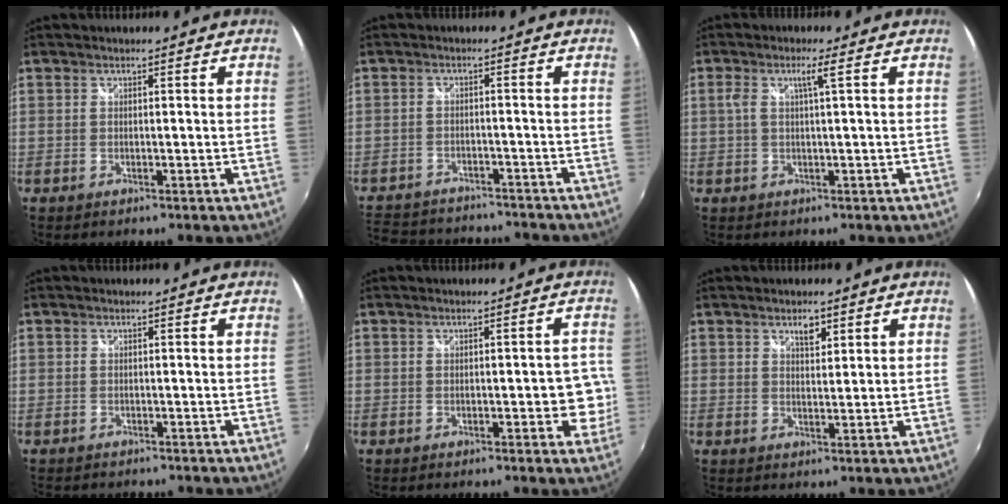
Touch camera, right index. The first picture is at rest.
{"total": 14.1, "force": [-11.9, 6.1, 4.6], "torque": [-0.129, 0.019, -0.176]}
{"total": 2.9, "force": [0.7, -0.4, 2.8], "torque": [-0.057, 0.002, 0.015]}
{"total": 1.6, "force": [-1.3, 1.0, 0.0], "torque": [-0.008, 0.000, -0.021]}
{"total": 4.4, "force": [-1.0, 2.3, 3.6], "torque": [-0.039, 0.001, -0.009]}
{"total": 2.6, "force": [1.7, 1.2, 1.6], "torque": [-0.022, 0.003, 0.029]}